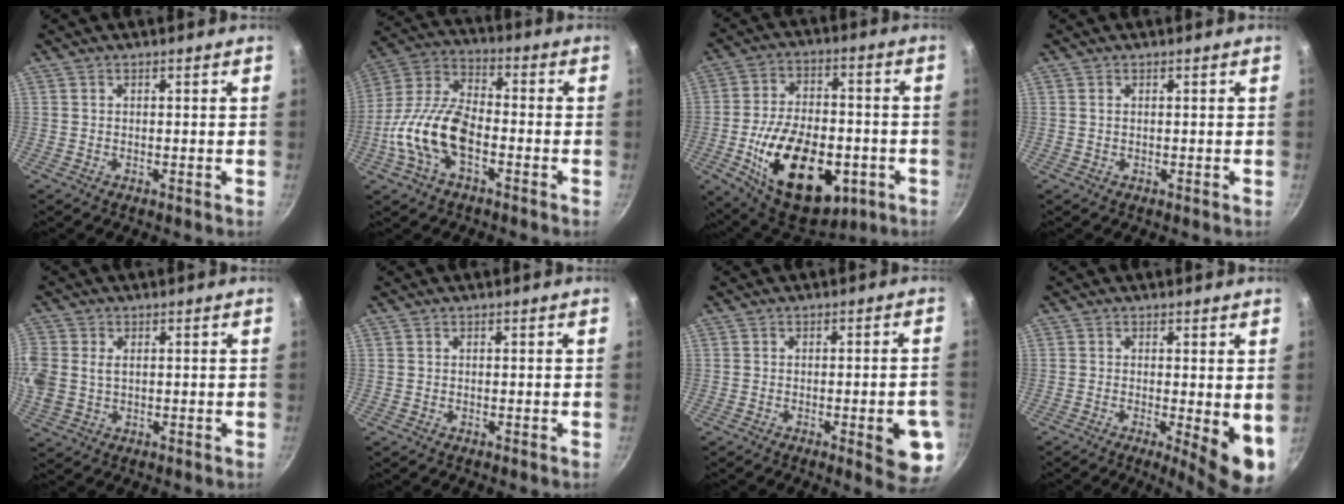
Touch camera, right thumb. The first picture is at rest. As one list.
[{"total": 15.2, "force": [-4.6, 7.9, 12.2], "torque": [-0.223, 0.042, -0.105]}, {"total": 23.8, "force": [-6.8, 13.9, 18.1], "torque": [-0.274, 0.021, -0.096]}, {"total": 0.5, "force": [0.1, 0.4, 0.4], "torque": [-0.007, 0.002, 0.002]}, {"total": 10.3, "force": [1.2, 7.9, 6.5], "torque": [-0.162, 0.011, 0.024]}, {"total": 0.0}, {"total": 8.9, "force": [-2.6, 2.3, 8.2], "torque": [-0.083, 0.005, -0.031]}, {"total": 8.1, "force": [-0.9, 2.0, 7.8], "torque": [-0.094, -0.013, -0.008]}]